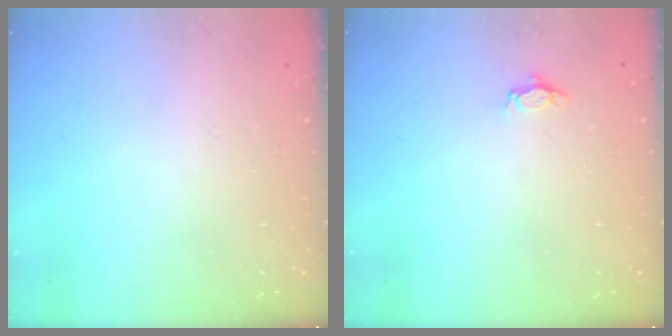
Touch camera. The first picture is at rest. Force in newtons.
{"total": 3.5, "press": 3.4, "slide": 0.4}